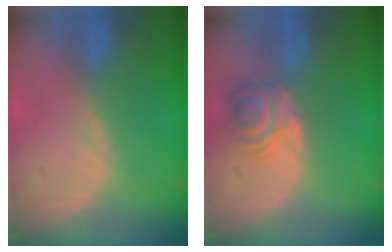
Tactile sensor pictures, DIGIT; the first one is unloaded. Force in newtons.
{"total": 5.6, "press": 5.2, "slide": 2.2}